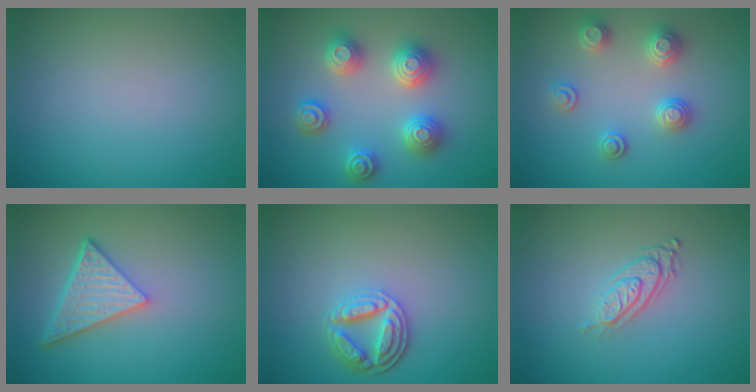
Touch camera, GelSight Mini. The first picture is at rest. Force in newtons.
{"total": 4.8, "press": 4.7, "slide": 0.6}
{"total": 2.9, "press": 2.8, "slide": 0.6}
{"total": 5.0, "press": 3.7, "slide": 3.3}
{"total": 3.8, "press": 3.2, "slide": 2.0}
{"total": 2.9, "press": 1.9, "slide": 2.1}